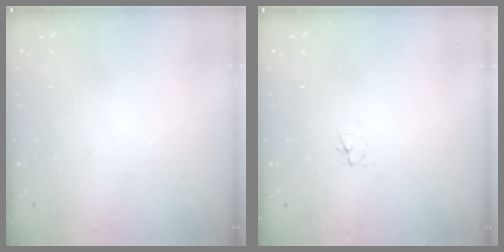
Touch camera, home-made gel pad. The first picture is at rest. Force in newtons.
{"total": 2.3, "press": 2.3, "slide": 0.3}